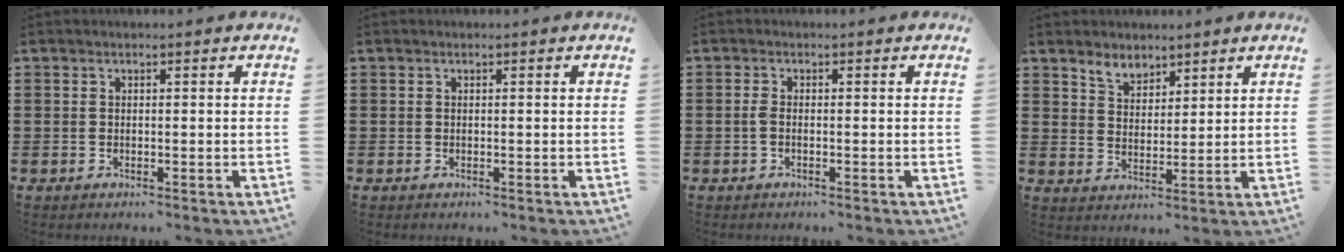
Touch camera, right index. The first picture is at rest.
{"total": 0.0}
{"total": 1.4, "force": [-0.4, 0.5, 1.3], "torque": [-0.033, -0.004, -0.010]}
{"total": 3.9, "force": [3.3, 2.0, 0.7], "torque": [-0.026, 0.006, 0.064]}